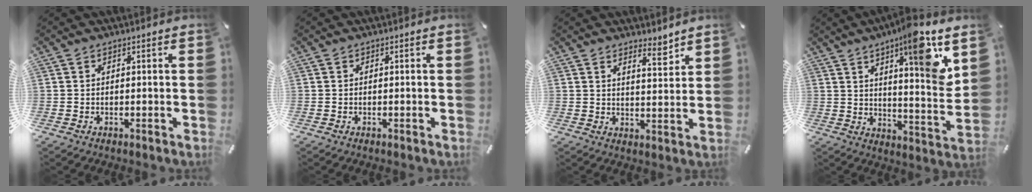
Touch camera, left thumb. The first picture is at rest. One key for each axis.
{"total": 0.0}
{"total": 5.2, "fx": 4.6, "fy": 1.4, "fz": 2.0, "tx": -0.010, "ty": -0.041, "tz": 0.077}
{"total": 14.4, "fx": 8.9, "fy": 1.8, "fz": 11.2, "tx": -0.155, "ty": -0.064, "tz": 0.132}